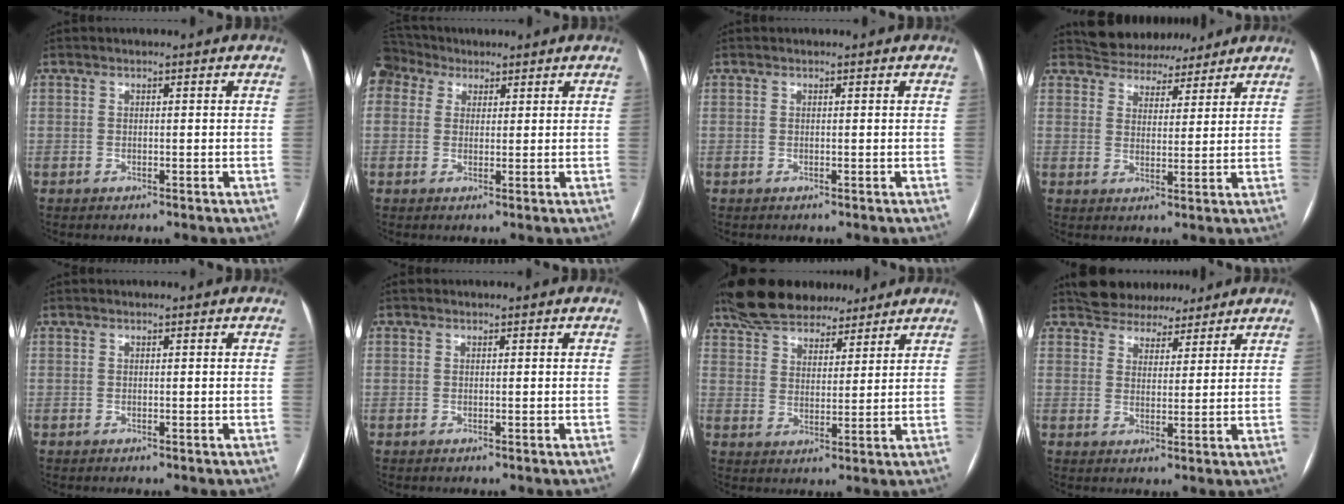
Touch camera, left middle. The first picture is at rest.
{"total": 6.1, "force": [4.2, 4.2, 1.6], "torque": [-0.046, 0.041, 0.088]}
{"total": 0.0}
{"total": 8.1, "force": [7.4, 3.2, 0.9], "torque": [-0.006, 0.013, 0.103]}
{"total": 0.0}
{"total": 0.0}
{"total": 15.3, "force": [12.7, 5.6, 6.4], "torque": [-0.120, 0.036, 0.209]}
{"total": 7.3, "force": [6.5, 3.1, 1.2], "torque": [-0.007, 0.011, 0.094]}